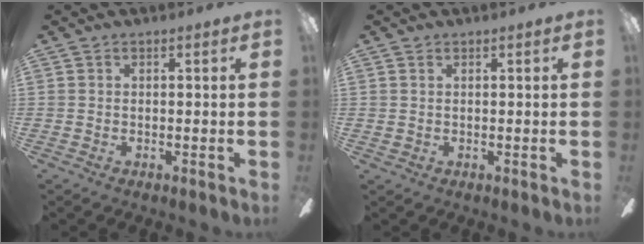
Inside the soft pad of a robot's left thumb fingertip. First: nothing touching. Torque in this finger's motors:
{"motor_torque": [-0.36, 0.27, -0.34, 0.00, -0.01]}